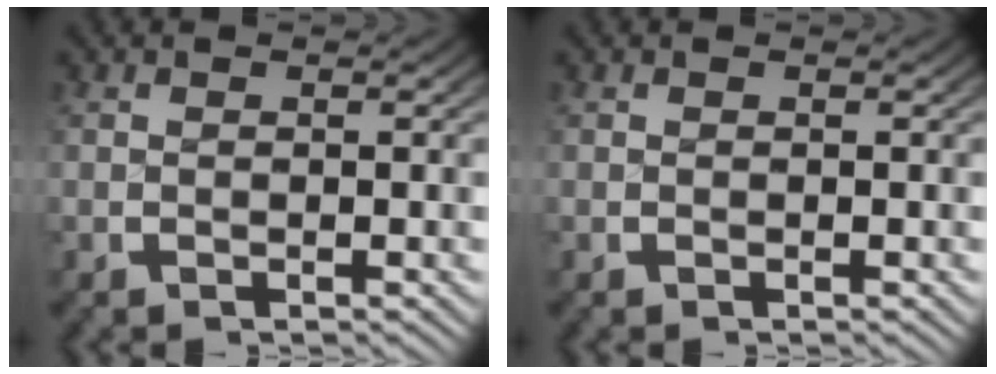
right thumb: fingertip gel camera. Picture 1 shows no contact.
{"total": 0.0}